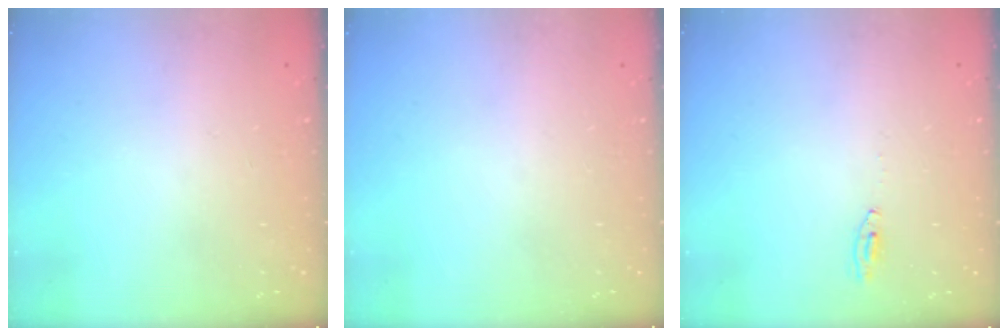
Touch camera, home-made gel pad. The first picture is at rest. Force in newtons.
{"total": 0.0}
{"total": 2.2, "press": 2.2, "slide": 0.2}